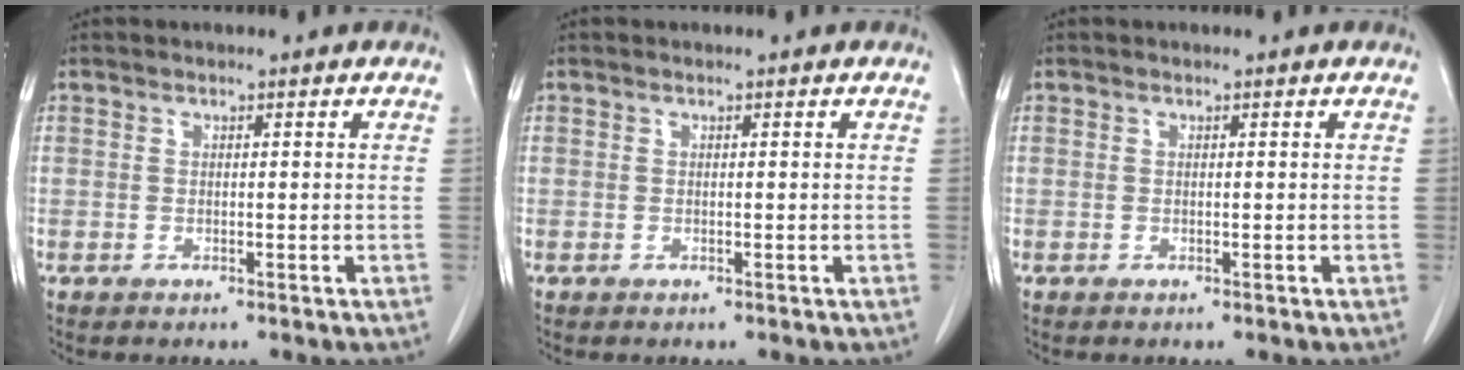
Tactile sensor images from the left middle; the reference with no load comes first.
{"total": 0.0}
{"total": 0.0}